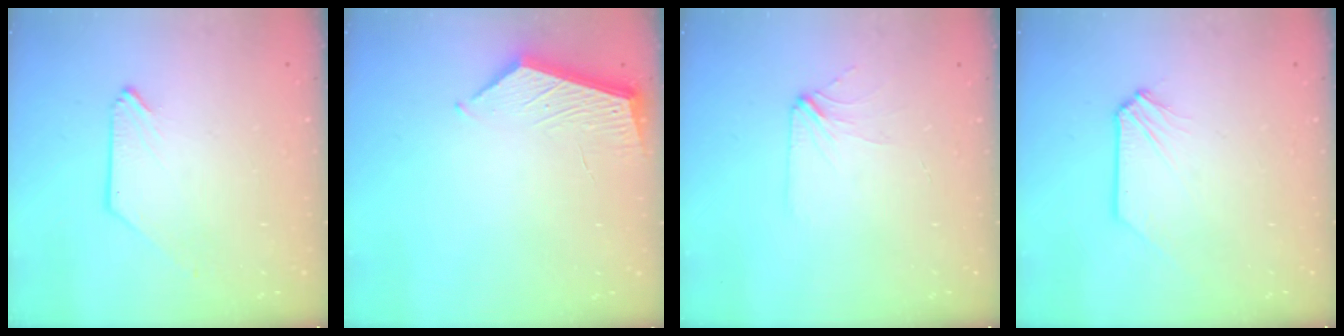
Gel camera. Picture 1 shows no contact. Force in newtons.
{"total": 5.4, "press": 5.4, "slide": 0.4}
{"total": 3.8, "press": 3.7, "slide": 0.5}
{"total": 0.0}